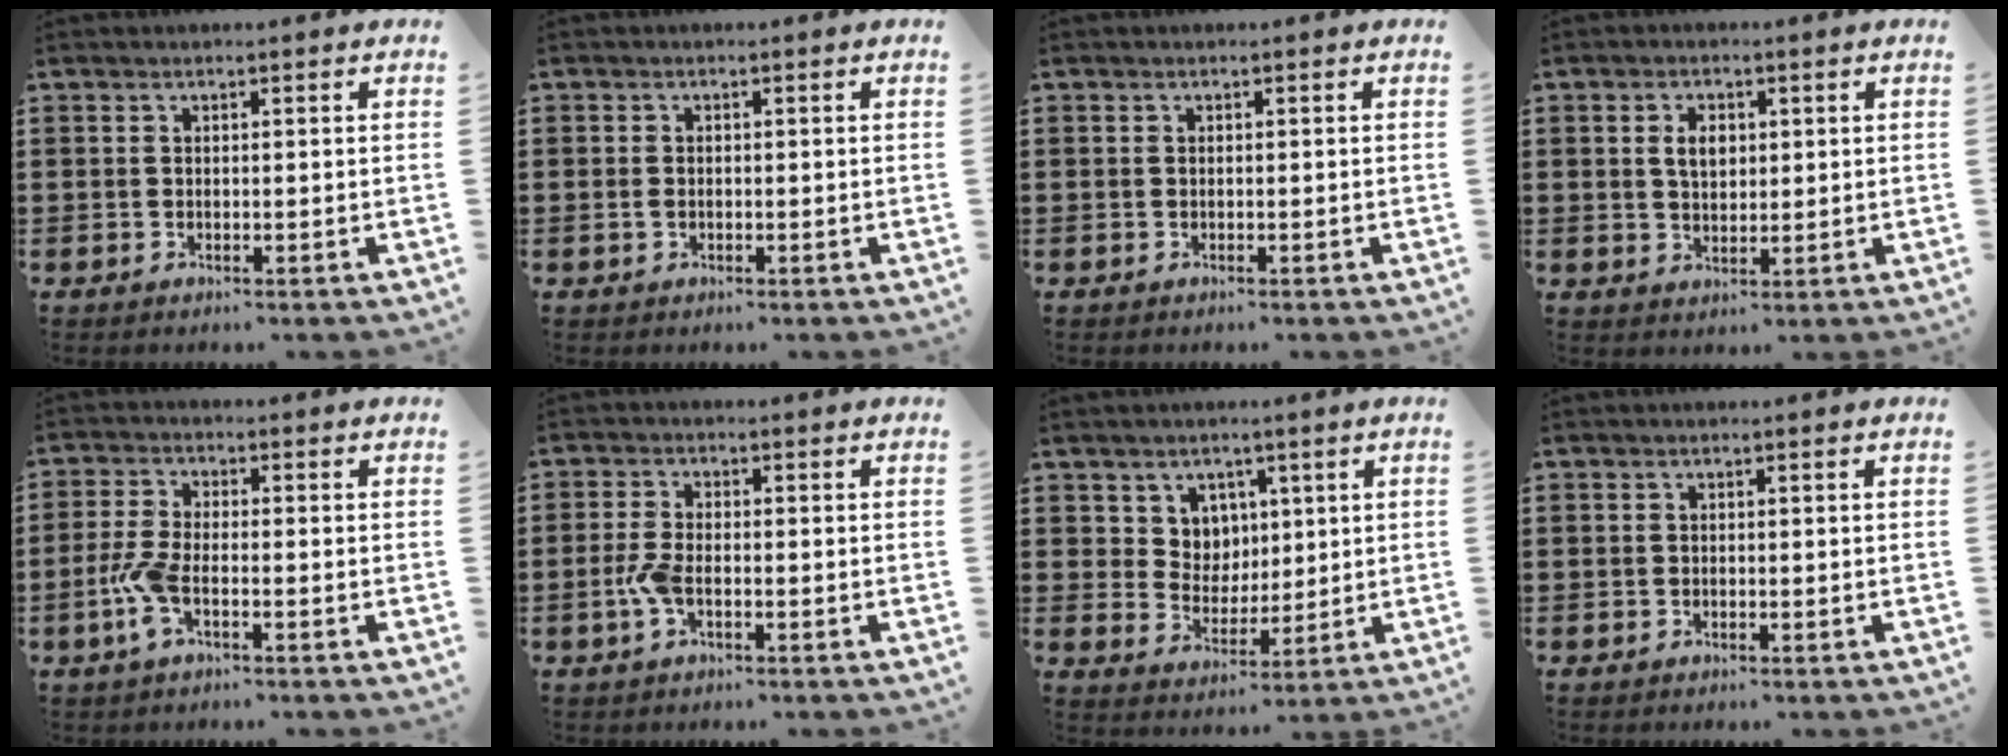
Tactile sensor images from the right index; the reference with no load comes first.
{"total": 0.8, "force": [-0.2, 0.6, 0.5], "torque": [-0.013, 0.002, -0.004]}
{"total": 0.0}
{"total": 3.4, "force": [0.7, 2.1, 2.5], "torque": [-0.047, 0.007, 0.010]}
{"total": 5.6, "force": [-1.9, 2.0, 4.9], "torque": [-0.125, -0.013, -0.042]}
{"total": 3.6, "force": [-1.2, 1.4, 3.1], "torque": [-0.082, -0.007, -0.028]}
{"total": 5.3, "force": [2.8, 4.4, 0.3], "torque": [-0.025, 0.001, 0.050]}
{"total": 0.0}